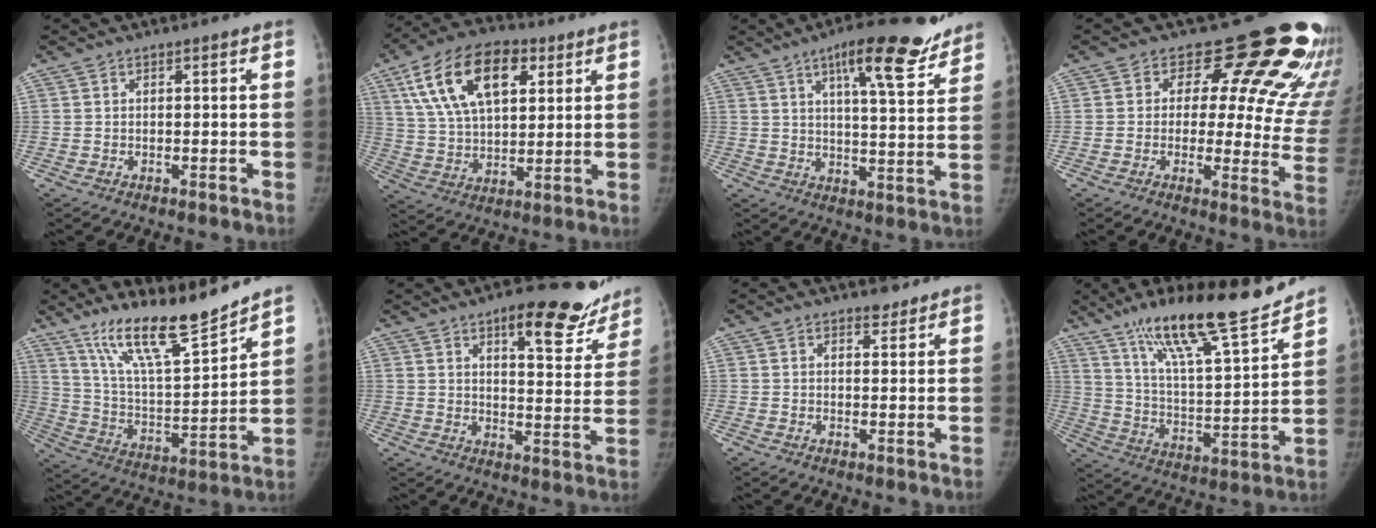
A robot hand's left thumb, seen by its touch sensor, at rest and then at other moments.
{"total": 19.4, "force": [8.2, 10.7, 13.9], "torque": [-0.226, -0.007, 0.146]}
{"total": 14.6, "force": [9.8, 3.7, 10.2], "torque": [-0.122, -0.041, 0.144]}
{"total": 21.1, "force": [14.2, 9.5, 12.3], "torque": [-0.098, -0.078, 0.151]}
{"total": 17.2, "force": [13.9, 2.6, 9.7], "torque": [-0.141, -0.086, 0.254]}
{"total": 16.2, "force": [11.5, 5.9, 9.9], "torque": [-0.073, -0.069, 0.145]}
{"total": 2.5, "force": [2.1, 1.2, 0.8], "torque": [0.001, -0.014, 0.028]}
{"total": 22.0, "force": [17.0, 3.3, 13.6], "torque": [-0.199, -0.085, 0.291]}